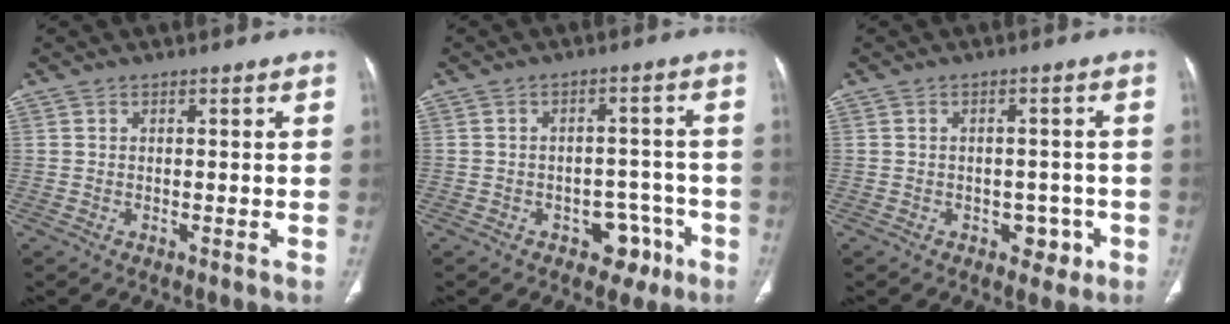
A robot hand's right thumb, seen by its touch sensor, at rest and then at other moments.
{"total": 6.3, "force": [-3.5, 4.4, 2.9], "torque": [-0.004, 0.037, -0.041]}
{"total": 3.8, "force": [-1.7, 2.8, 1.8], "torque": [-0.001, 0.013, -0.017]}